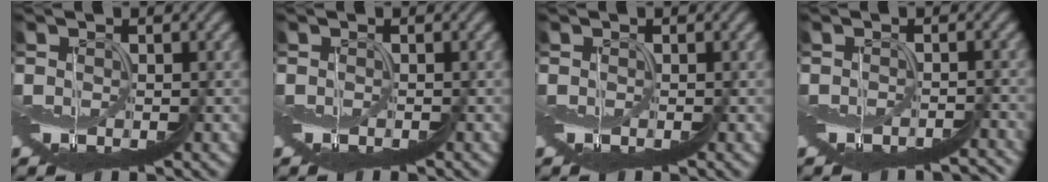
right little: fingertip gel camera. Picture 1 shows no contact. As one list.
[{"total": 0.8, "force": [-0.8, -0.1, 0.1], "torque": [0.004, 0.002, -0.014]}, {"total": 0.0}, {"total": 4.1, "force": [-3.9, 1.2, 0.7], "torque": [-0.002, 0.017, -0.034]}]